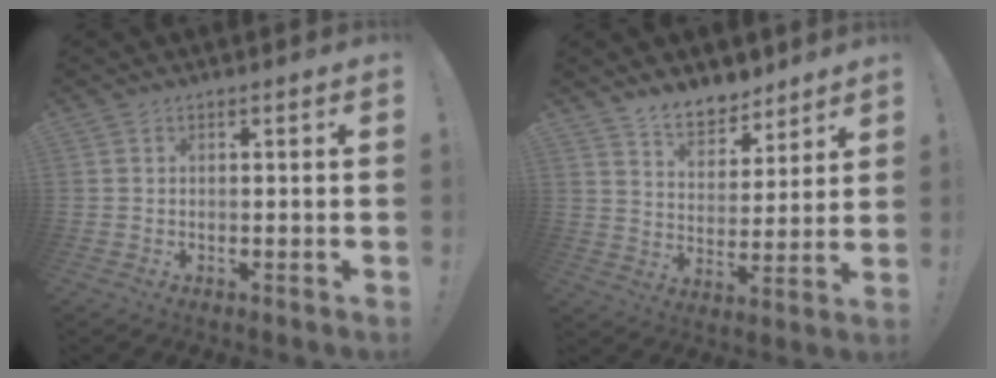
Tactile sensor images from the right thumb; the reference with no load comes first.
{"total": 9.3, "force": [7.8, 4.5, 2.5], "torque": [-0.044, -0.060, 0.151]}